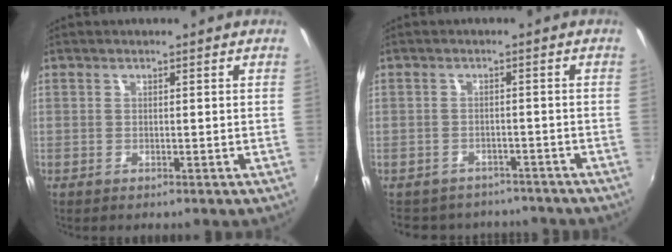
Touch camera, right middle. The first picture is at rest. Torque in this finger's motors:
{"motor_torque": [0.96, -1.17, -0.06, -0.01]}